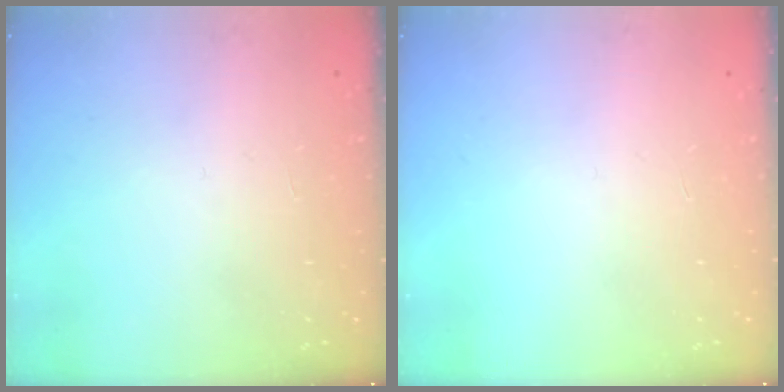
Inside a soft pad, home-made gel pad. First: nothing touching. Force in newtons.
{"total": 0.0}